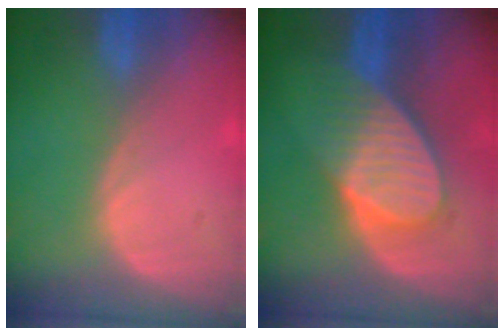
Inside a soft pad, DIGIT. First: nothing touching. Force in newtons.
{"total": 7.8, "press": 7.4, "slide": 2.4}